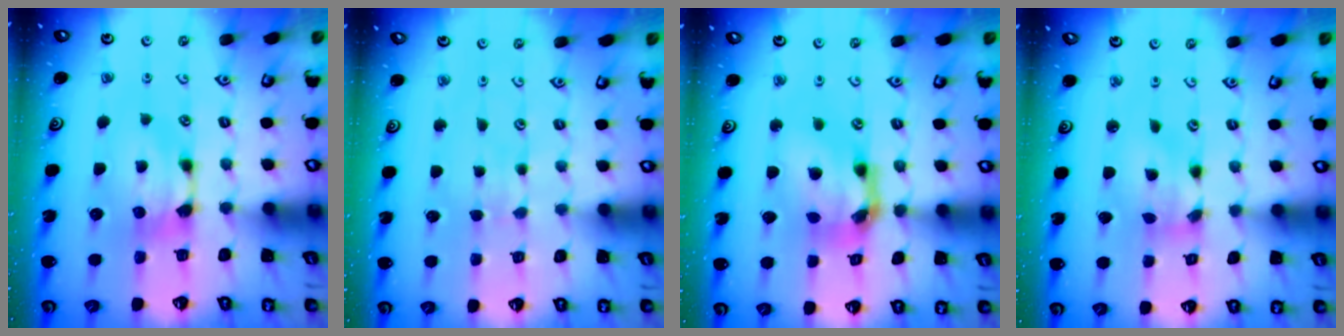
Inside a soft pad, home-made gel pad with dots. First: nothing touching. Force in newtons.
{"total": 3.3, "press": 3.3, "slide": 0.1}
{"total": 6.7, "press": 6.3, "slide": 2.3}
{"total": 3.3, "press": 2.9, "slide": 1.5}